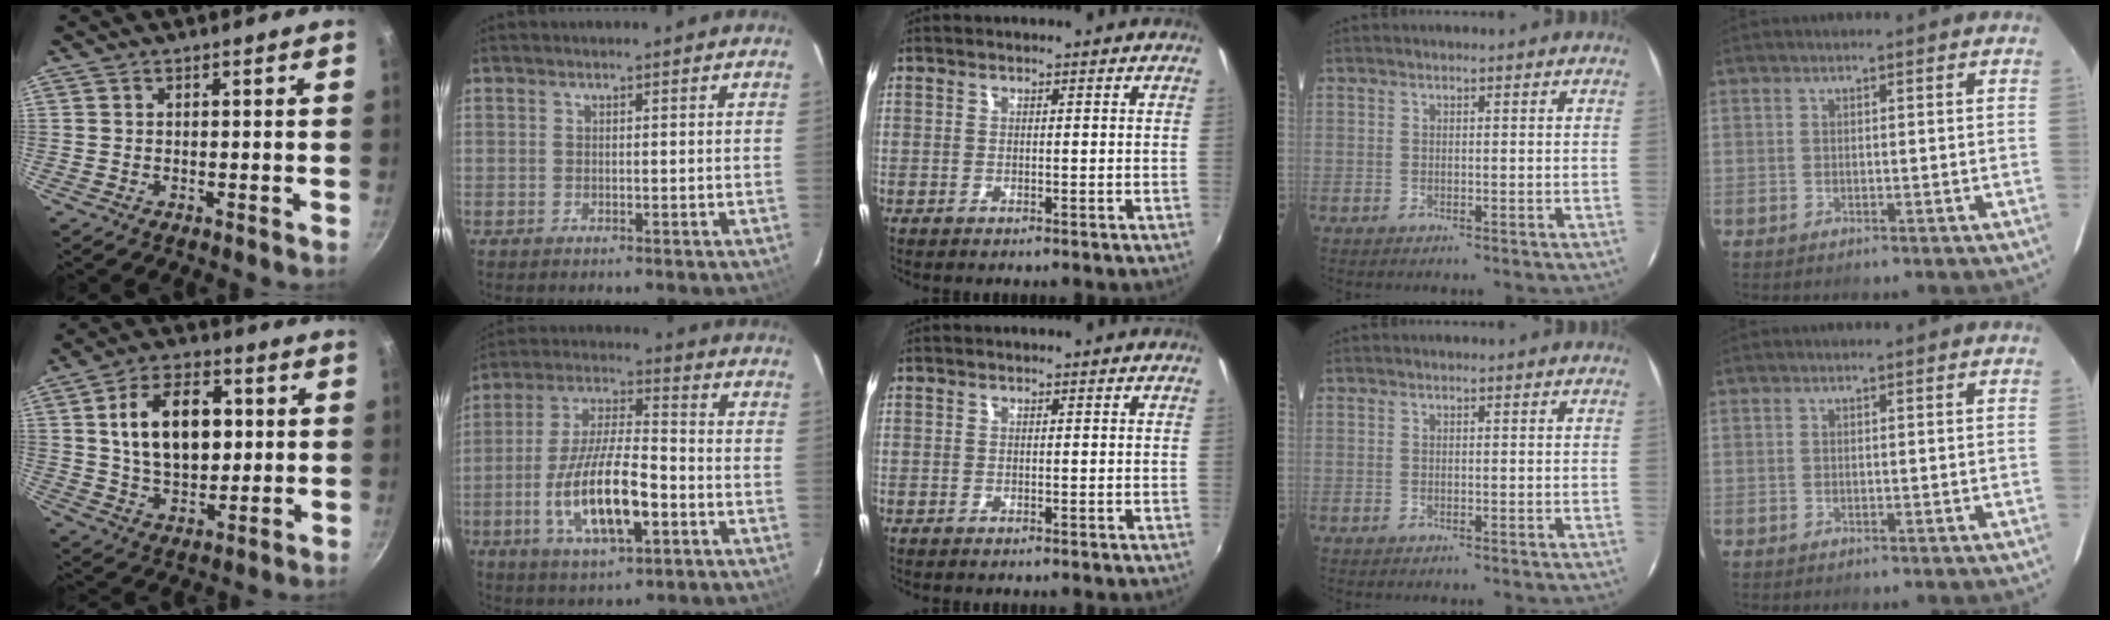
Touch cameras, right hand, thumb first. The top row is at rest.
{"thumb": {"total": 15.6, "force": [2.7, 9.9, 11.8], "torque": [-0.167, 0.001, 0.047]}, "index": {"total": 15.6, "force": [-5.1, 4.9, 13.9], "torque": [-0.280, -0.008, -0.088]}}